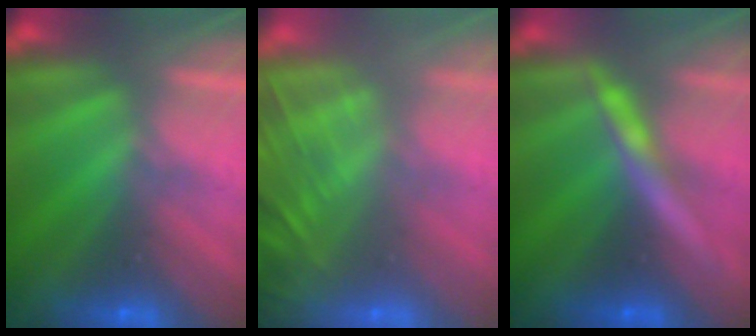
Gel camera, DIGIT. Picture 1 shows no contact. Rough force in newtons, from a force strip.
{"total": 8.4}
{"total": 2.9}